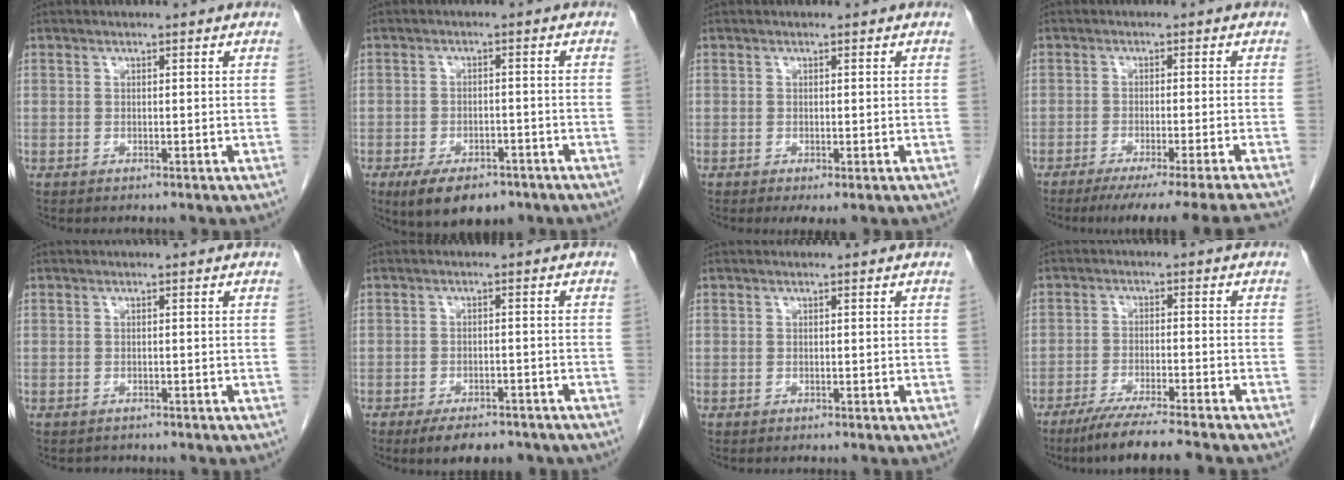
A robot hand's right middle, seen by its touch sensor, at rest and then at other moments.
{"total": 8.9, "force": [-6.2, 4.0, 4.9], "torque": [-0.080, -0.006, -0.095]}
{"total": 1.5, "force": [-0.7, 0.4, 1.3], "torque": [-0.020, -0.006, -0.007]}
{"total": 12.8, "force": [-11.2, -2.4, 5.7], "torque": [-0.063, -0.039, -0.160]}
{"total": 1.0, "force": [-0.9, 0.5, 0.0], "torque": [-0.012, -0.002, -0.013]}
{"total": 8.7, "force": [-7.1, 2.1, 4.5], "torque": [-0.060, -0.008, -0.099]}
{"total": 0.0}
{"total": 9.7, "force": [-8.1, -0.7, 5.2], "torque": [-0.077, -0.029, -0.132]}